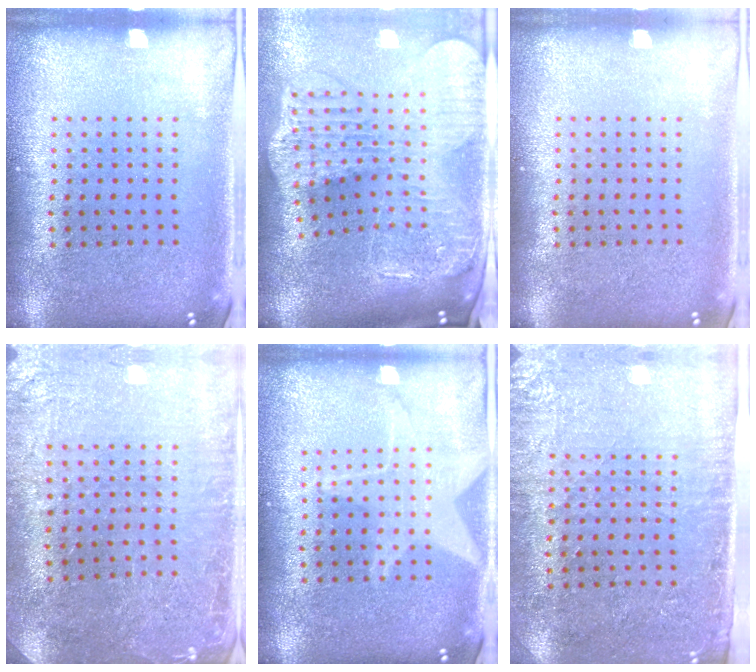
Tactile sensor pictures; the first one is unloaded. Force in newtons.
{"total": 4.2, "press": 3.2, "slide": 2.8}
{"total": 0.0}
{"total": 1.1, "press": 1.1, "slide": 0.1}
{"total": 2.4, "press": 2.4, "slide": 0.3}
{"total": 2.9, "press": 2.5, "slide": 1.5}